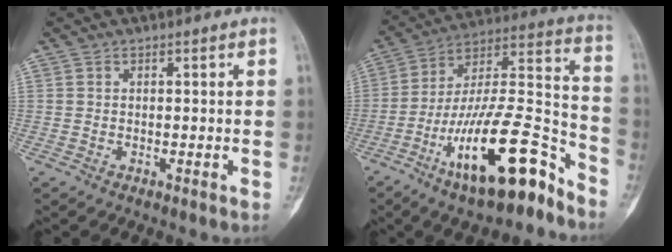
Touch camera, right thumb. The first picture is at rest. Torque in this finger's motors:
{"motor_torque": [2.92, 1.41, 1.34, -1.43, 0.59]}